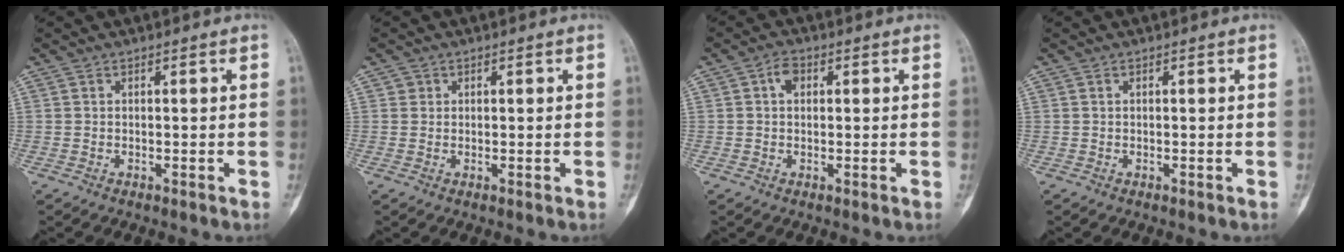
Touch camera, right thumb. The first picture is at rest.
{"total": 1.3, "force": [0.4, 1.3, 0.1], "torque": [0.010, 0.001, 0.003]}
{"total": 2.8, "force": [0.7, 2.0, 1.9], "torque": [-0.025, 0.008, 0.008]}
{"total": 0.0}